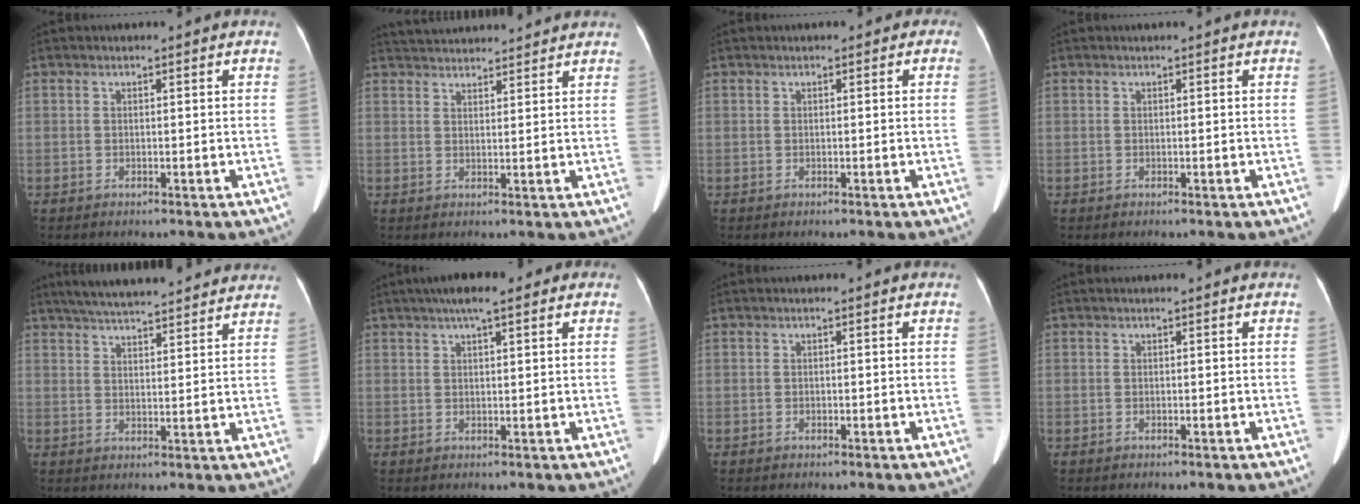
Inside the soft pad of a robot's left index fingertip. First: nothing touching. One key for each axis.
{"total": 10.8, "fx": 10.3, "fy": 1.4, "fz": 2.9, "tx": -0.045, "ty": 0.035, "tz": 0.148}
{"total": 0.7, "fx": 0.3, "fy": 0.5, "fz": 0.4, "tx": 0.003, "ty": 0.008, "tz": 0.001}
{"total": 0.0}
{"total": 16.7, "fx": 14.9, "fy": 2.4, "fz": 7.2, "tx": -0.109, "ty": 0.038, "tz": 0.207}
{"total": 5.7, "fx": 3.7, "fy": 1.3, "fz": 4.2, "tx": -0.067, "ty": 0.028, "tz": 0.054}
{"total": 0.0}
{"total": 0.0}